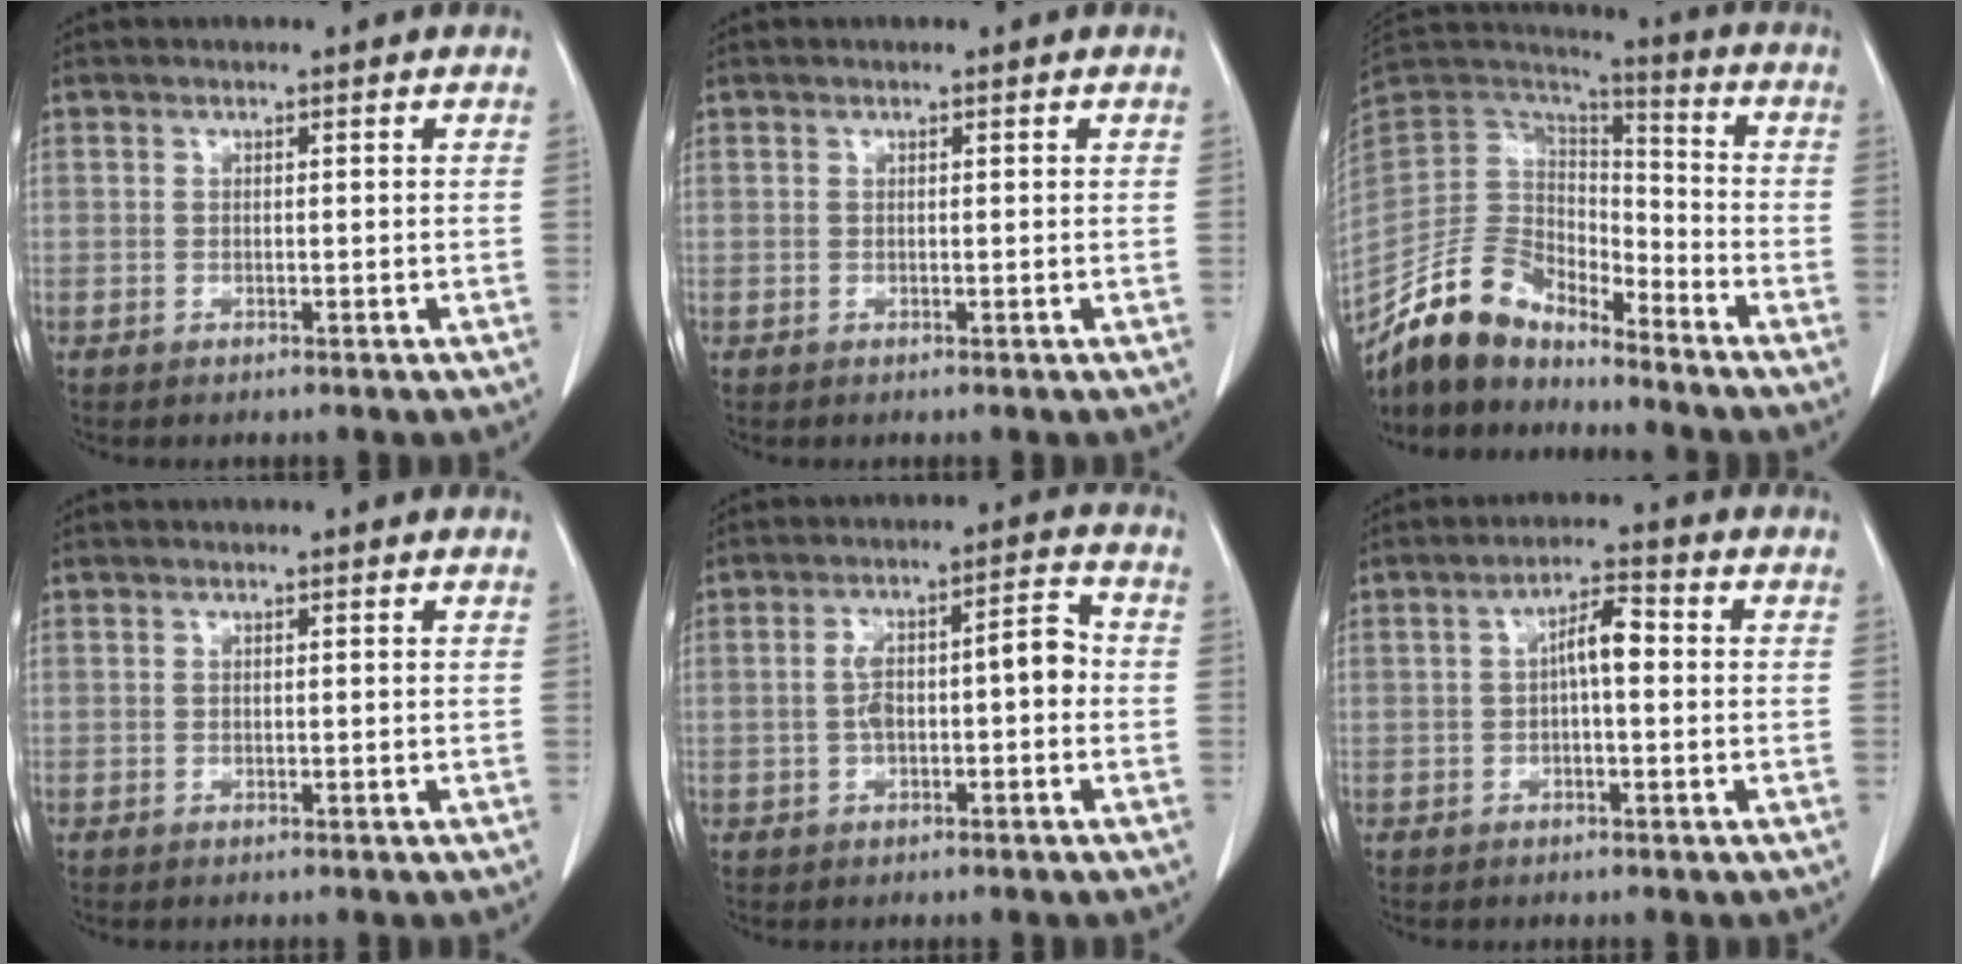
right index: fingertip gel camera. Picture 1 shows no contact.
{"total": 0.0}
{"total": 14.5, "force": [-12.2, 5.0, 6.0], "torque": [-0.121, 0.021, -0.233]}
{"total": 0.0}
{"total": 7.9, "force": [-0.7, 2.6, 7.4], "torque": [-0.132, 0.038, -0.011]}
{"total": 4.6, "force": [0.1, 1.3, 4.4], "torque": [-0.074, 0.018, -0.002]}